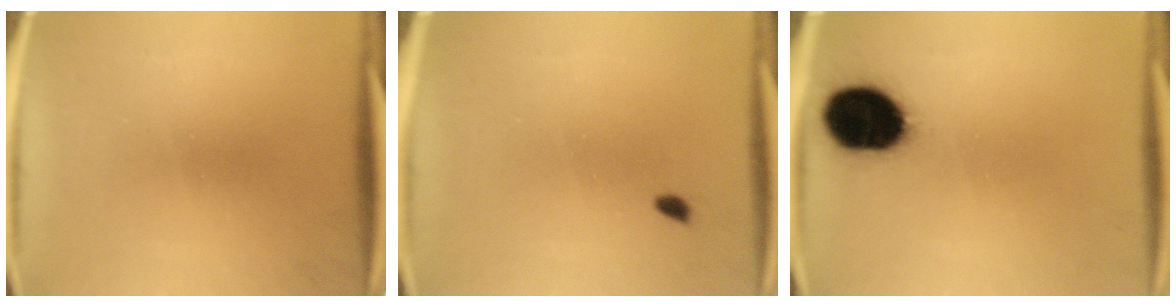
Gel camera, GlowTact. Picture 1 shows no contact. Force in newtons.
{"total": 0.9}
{"total": 17.6}